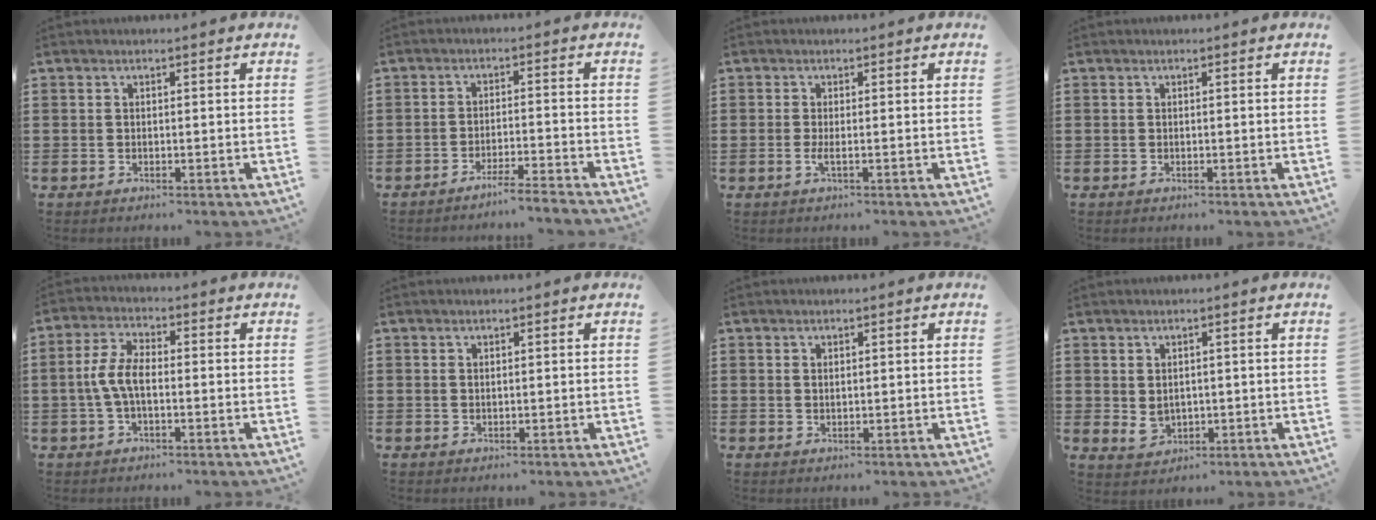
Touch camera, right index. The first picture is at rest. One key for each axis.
{"total": 3.3, "fx": -3.1, "fy": -0.7, "fz": 1.1, "tx": -0.019, "ty": -0.004, "tz": -0.061}
{"total": 1.5, "fx": -0.4, "fy": 0.1, "fz": 1.5, "tx": -0.034, "ty": -0.007, "tz": -0.009}
{"total": 0.0}
{"total": 5.4, "fx": -0.8, "fy": 2.4, "fz": 4.7, "tx": -0.113, "ty": -0.001, "tz": -0.022}
{"total": 0.6, "fx": 0.3, "fy": 0.4, "fz": 0.3, "tx": -0.007, "ty": 0.003, "tz": 0.006}
{"total": 0.8, "fx": 0.5, "fy": 0.5, "fz": 0.4, "tx": -0.009, "ty": 0.003, "tz": 0.010}
{"total": 2.5, "fx": 0.5, "fy": 1.9, "fz": 1.6, "tx": -0.036, "ty": 0.003, "tz": 0.010}